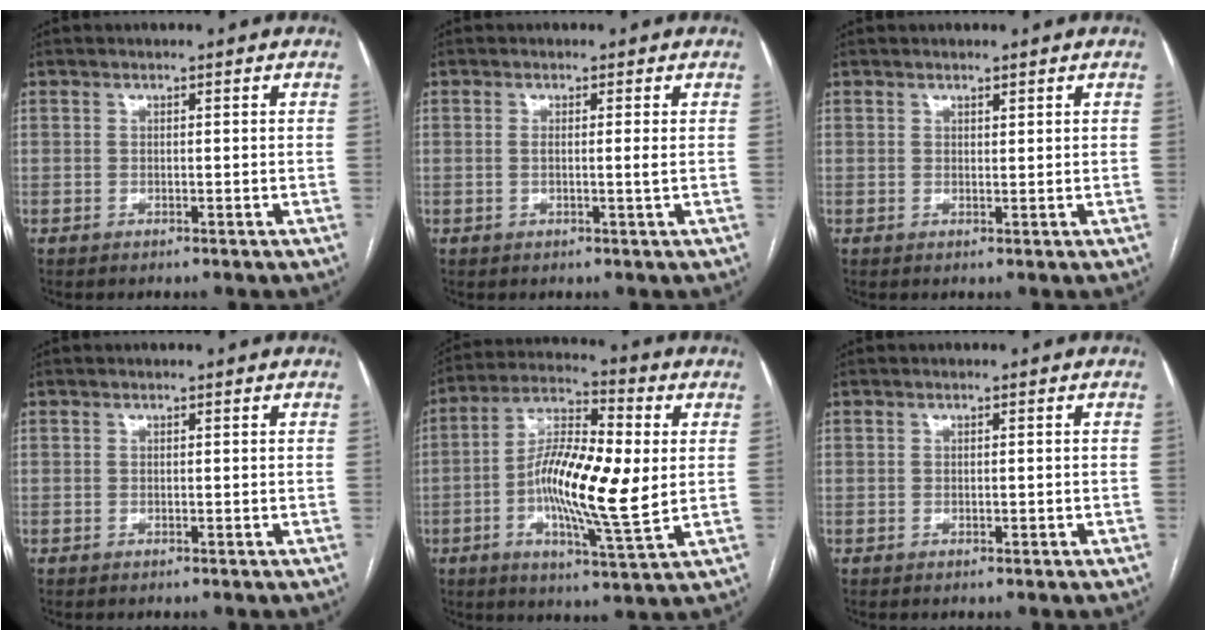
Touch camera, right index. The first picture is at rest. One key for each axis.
{"total": 1.7, "fx": 0.0, "fy": -0.3, "fz": 1.6, "tx": -0.030, "ty": -0.001, "tz": -0.001}
{"total": 0.8, "fx": 0.7, "fy": 0.2, "fz": 0.4, "tx": -0.009, "ty": -0.001, "tz": 0.011}
{"total": 0.0}
{"total": 16.0, "fx": -0.7, "fy": 3.1, "fz": 15.7, "tx": -0.287, "ty": 0.005, "tz": -0.019}
{"total": 0.5, "fx": -0.2, "fy": 0.2, "fz": 0.5, "tx": -0.011, "ty": -0.001, "tz": 0.000}